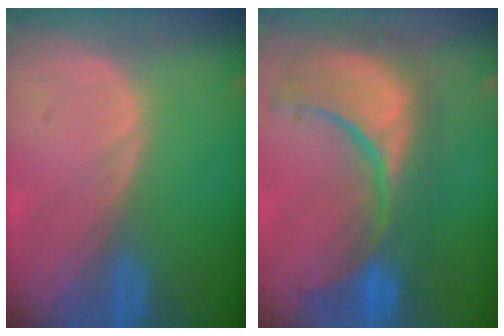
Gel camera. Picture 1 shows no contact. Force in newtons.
{"total": 13.6, "press": 11.8, "slide": 6.8}